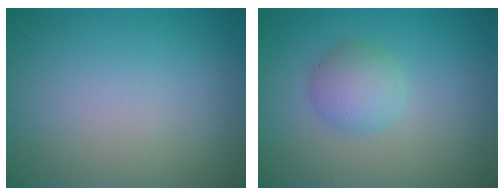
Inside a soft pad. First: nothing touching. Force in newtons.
{"total": 2.6, "press": 2.6, "slide": 0.1}